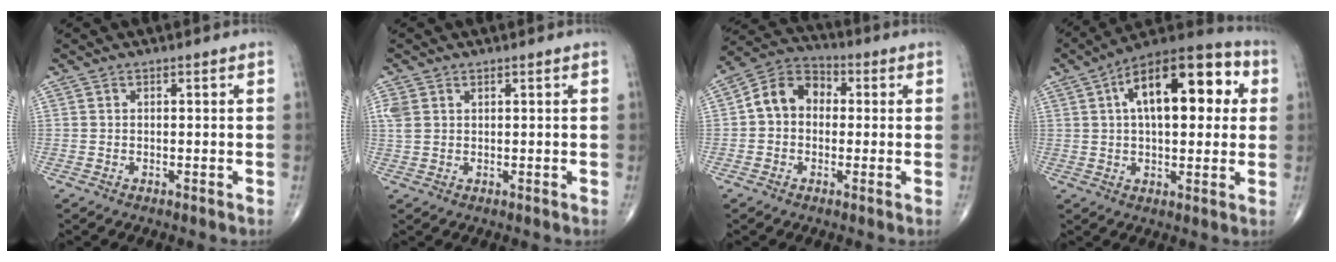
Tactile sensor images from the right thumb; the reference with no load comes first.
{"total": 2.9, "force": [1.2, 2.0, 1.7], "torque": [-0.046, 0.005, 0.031]}
{"total": 9.1, "force": [0.5, 7.2, 5.6], "torque": [-0.078, 0.032, -0.008]}
{"total": 20.7, "force": [5.2, 10.0, 17.3], "torque": [-0.230, 0.025, 0.067]}